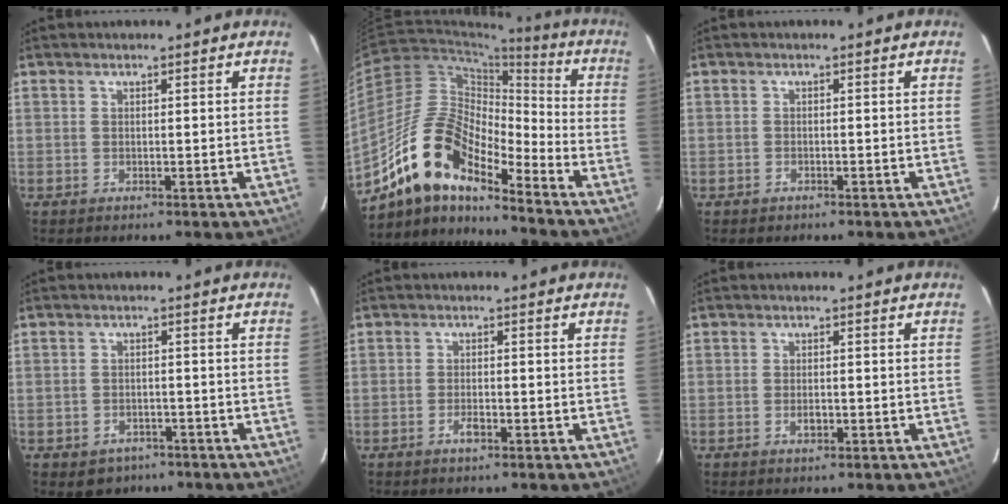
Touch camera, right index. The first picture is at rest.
{"total": 15.6, "force": [-12.1, 5.0, 8.4], "torque": [-0.148, 0.003, -0.242]}
{"total": 0.9, "force": [-0.6, 0.7, 0.1], "torque": [-0.004, 0.003, -0.009]}
{"total": 4.9, "force": [-3.2, 3.6, 1.0], "torque": [-0.030, 0.007, -0.036]}
{"total": 2.2, "force": [-1.3, 0.9, 1.5], "torque": [-0.033, 0.000, -0.024]}
{"total": 1.8, "force": [-0.7, 1.1, 1.3], "torque": [-0.023, 0.000, -0.011]}